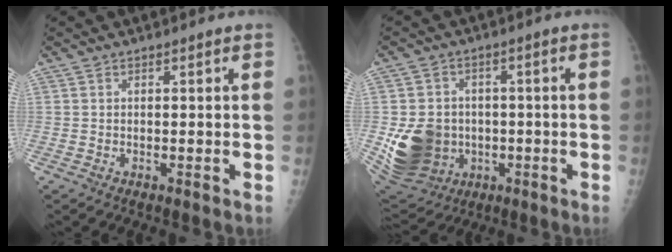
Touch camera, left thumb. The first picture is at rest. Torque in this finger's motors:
{"motor_torque": [0.09, 0.14, 0.71, 0.34, 0.10]}